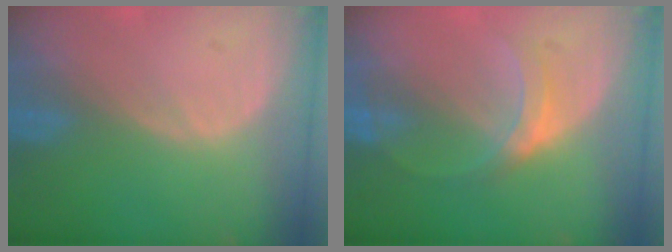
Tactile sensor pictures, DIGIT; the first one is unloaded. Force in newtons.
{"total": 4.5, "press": 4.1, "slide": 1.8}